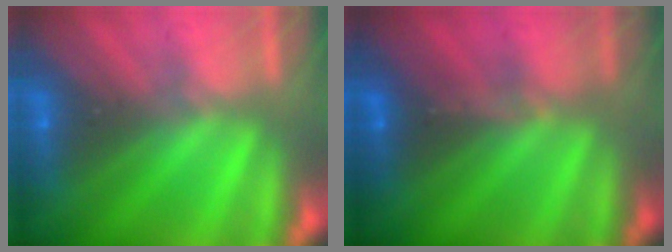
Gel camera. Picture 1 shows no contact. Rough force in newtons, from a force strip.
{"total": 2.7}